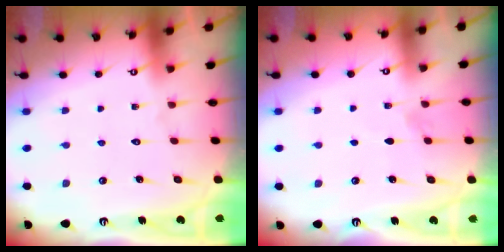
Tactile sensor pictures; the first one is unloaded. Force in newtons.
{"total": 5.1, "press": 4.5, "slide": 2.5}